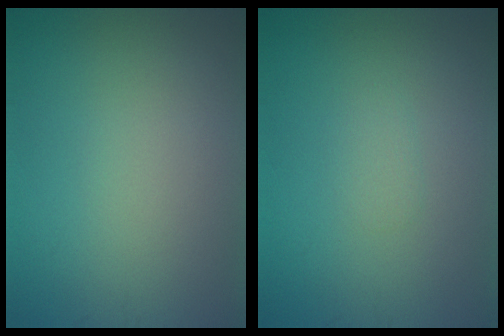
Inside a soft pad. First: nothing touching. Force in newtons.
{"total": 0.8, "press": 0.8, "slide": 0.1}